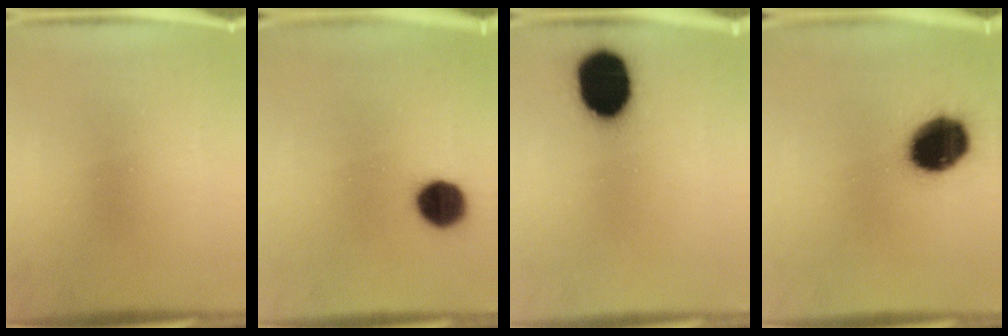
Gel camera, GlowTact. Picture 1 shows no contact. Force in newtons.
{"total": 8.6}
{"total": 17.6}
{"total": 16.6}